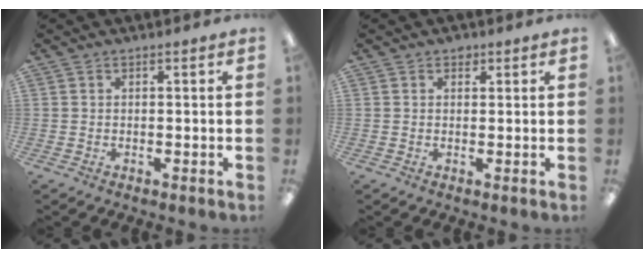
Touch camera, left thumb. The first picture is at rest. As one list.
[{"total": 1.5, "force": [1.0, 1.0, 0.5], "torque": [-0.003, -0.001, 0.016]}]